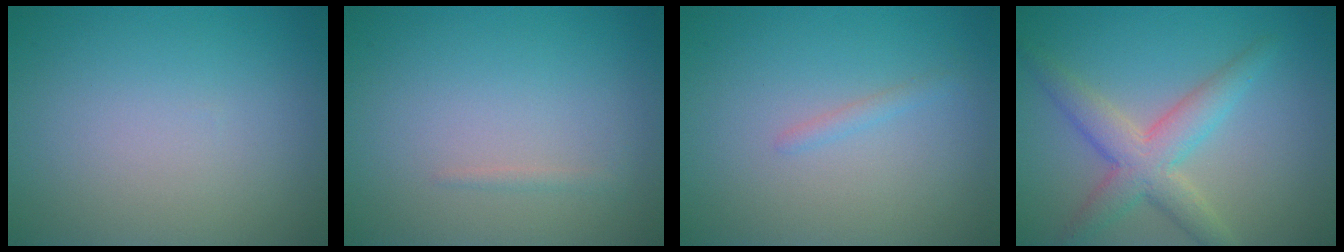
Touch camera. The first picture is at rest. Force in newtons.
{"total": 0.6, "press": 0.6, "slide": 0.0}
{"total": 0.7, "press": 0.7, "slide": 0.0}
{"total": 4.6, "press": 4.6, "slide": 0.1}